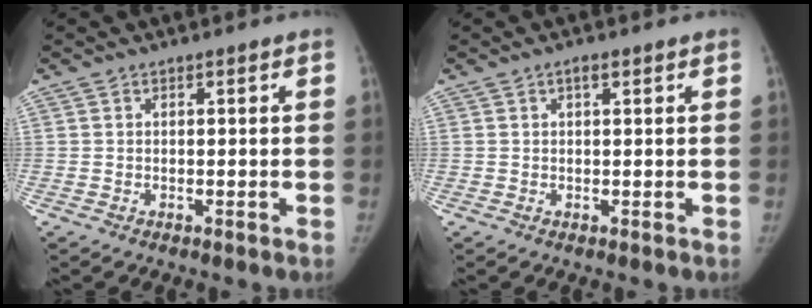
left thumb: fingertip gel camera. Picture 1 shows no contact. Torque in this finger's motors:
{"motor_torque": [-0.18, -0.38, 0.20, -0.16, 0.04]}